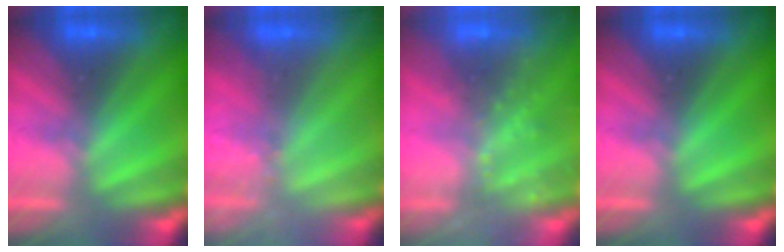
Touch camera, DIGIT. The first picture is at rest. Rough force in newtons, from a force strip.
{"total": 2.7}
{"total": 6.5}
{"total": 0.0}